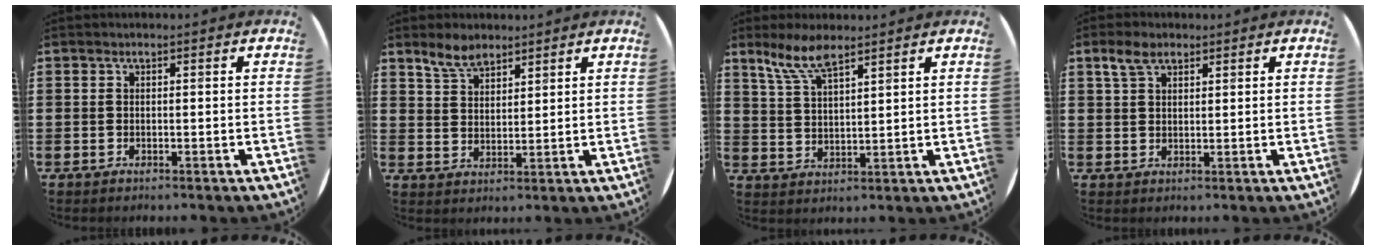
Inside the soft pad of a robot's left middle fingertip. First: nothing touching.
{"total": 4.6, "force": [3.9, 1.9, 1.5], "torque": [-0.038, -0.003, 0.074]}
{"total": 6.2, "force": [4.8, 1.6, 3.7], "torque": [-0.083, -0.006, 0.086]}
{"total": 3.4, "force": [2.5, 1.6, 1.8], "torque": [-0.030, 0.003, 0.043]}